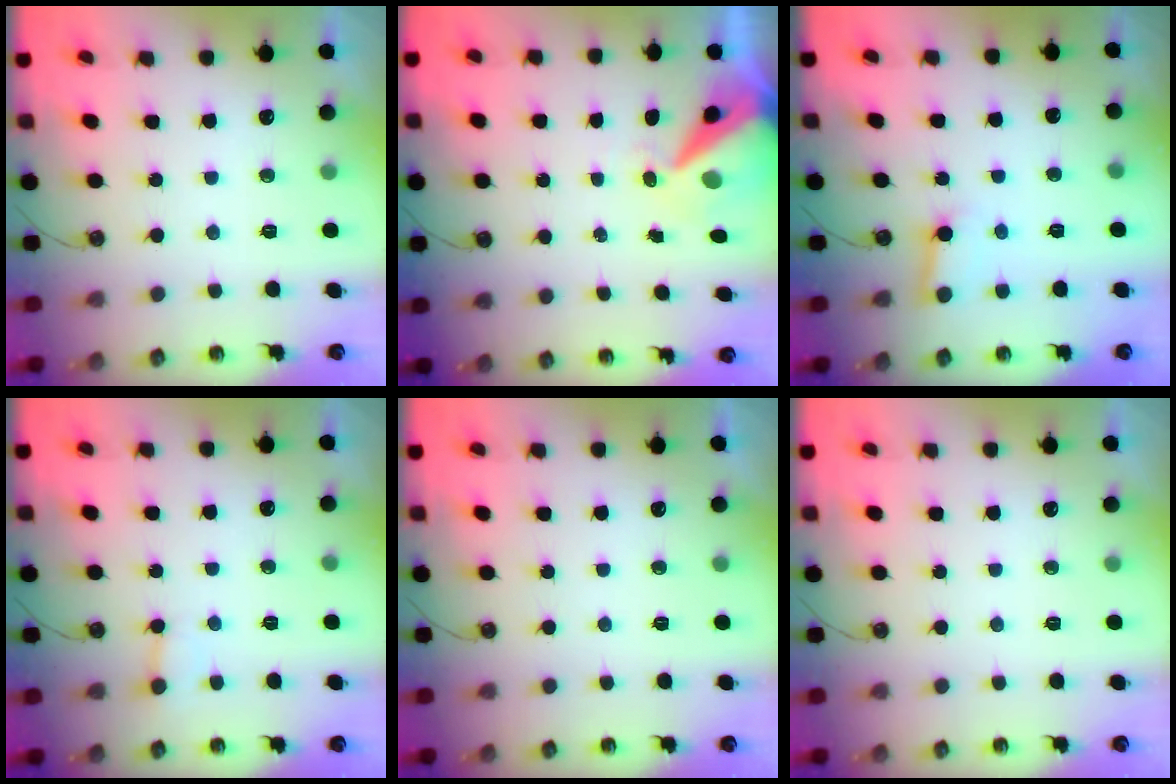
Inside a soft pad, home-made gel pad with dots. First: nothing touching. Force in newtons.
{"total": 12.0, "press": 11.9, "slide": 1.3}
{"total": 4.2, "press": 4.2, "slide": 0.1}
{"total": 3.0, "press": 3.0, "slide": 0.2}
{"total": 0.0}
{"total": 0.0}